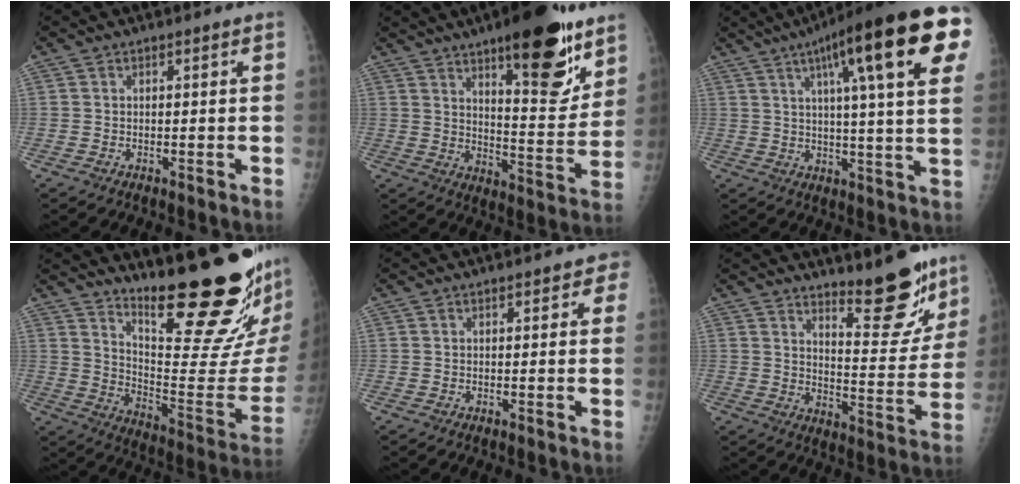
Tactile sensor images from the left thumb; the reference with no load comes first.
{"total": 19.8, "force": [12.1, 6.3, 14.4], "torque": [-0.163, -0.074, 0.180]}
{"total": 23.9, "force": [10.3, 3.9, 21.2], "torque": [-0.301, -0.001, 0.136]}
{"total": 27.7, "force": [18.4, 4.6, 20.1], "torque": [-0.283, -0.115, 0.290]}
{"total": 2.1, "force": [0.9, 1.2, 1.4], "torque": [0.000, 0.002, 0.006]}
{"total": 13.1, "force": [10.0, 3.3, 7.8], "torque": [-0.071, -0.081, 0.155]}